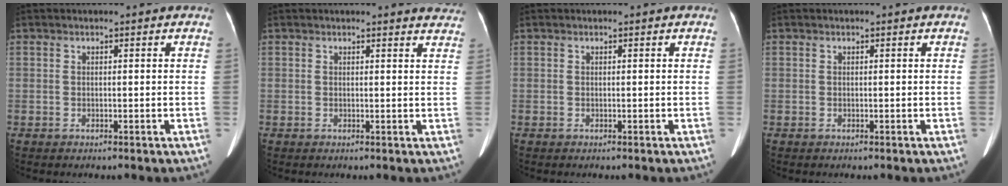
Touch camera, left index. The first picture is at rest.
{"total": 4.9, "force": [4.8, 0.6, 0.8], "torque": [0.001, -0.019, 0.024]}
{"total": 0.0}
{"total": 0.0}